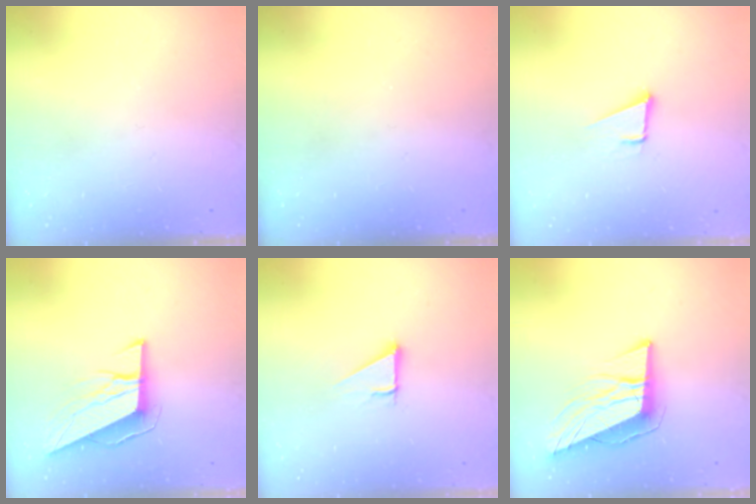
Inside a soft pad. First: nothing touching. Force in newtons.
{"total": 0.0}
{"total": 3.4, "press": 2.4, "slide": 2.4}
{"total": 9.5, "press": 9.3, "slide": 1.9}
{"total": 2.9, "press": 2.9, "slide": 0.1}
{"total": 11.4, "press": 10.8, "slide": 3.6}